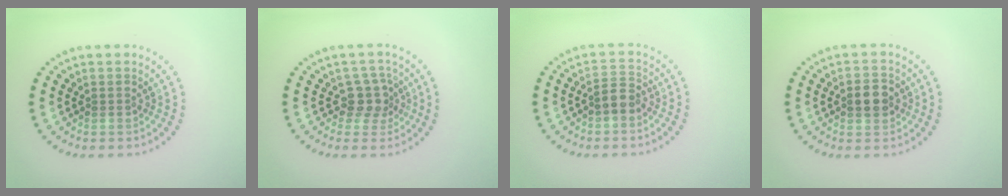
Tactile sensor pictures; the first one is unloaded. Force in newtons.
{"total": 2.5, "press": 2.0, "slide": 1.5}
{"total": 1.9, "press": 1.7, "slide": 0.9}
{"total": 2.7, "press": 2.6, "slide": 0.2}